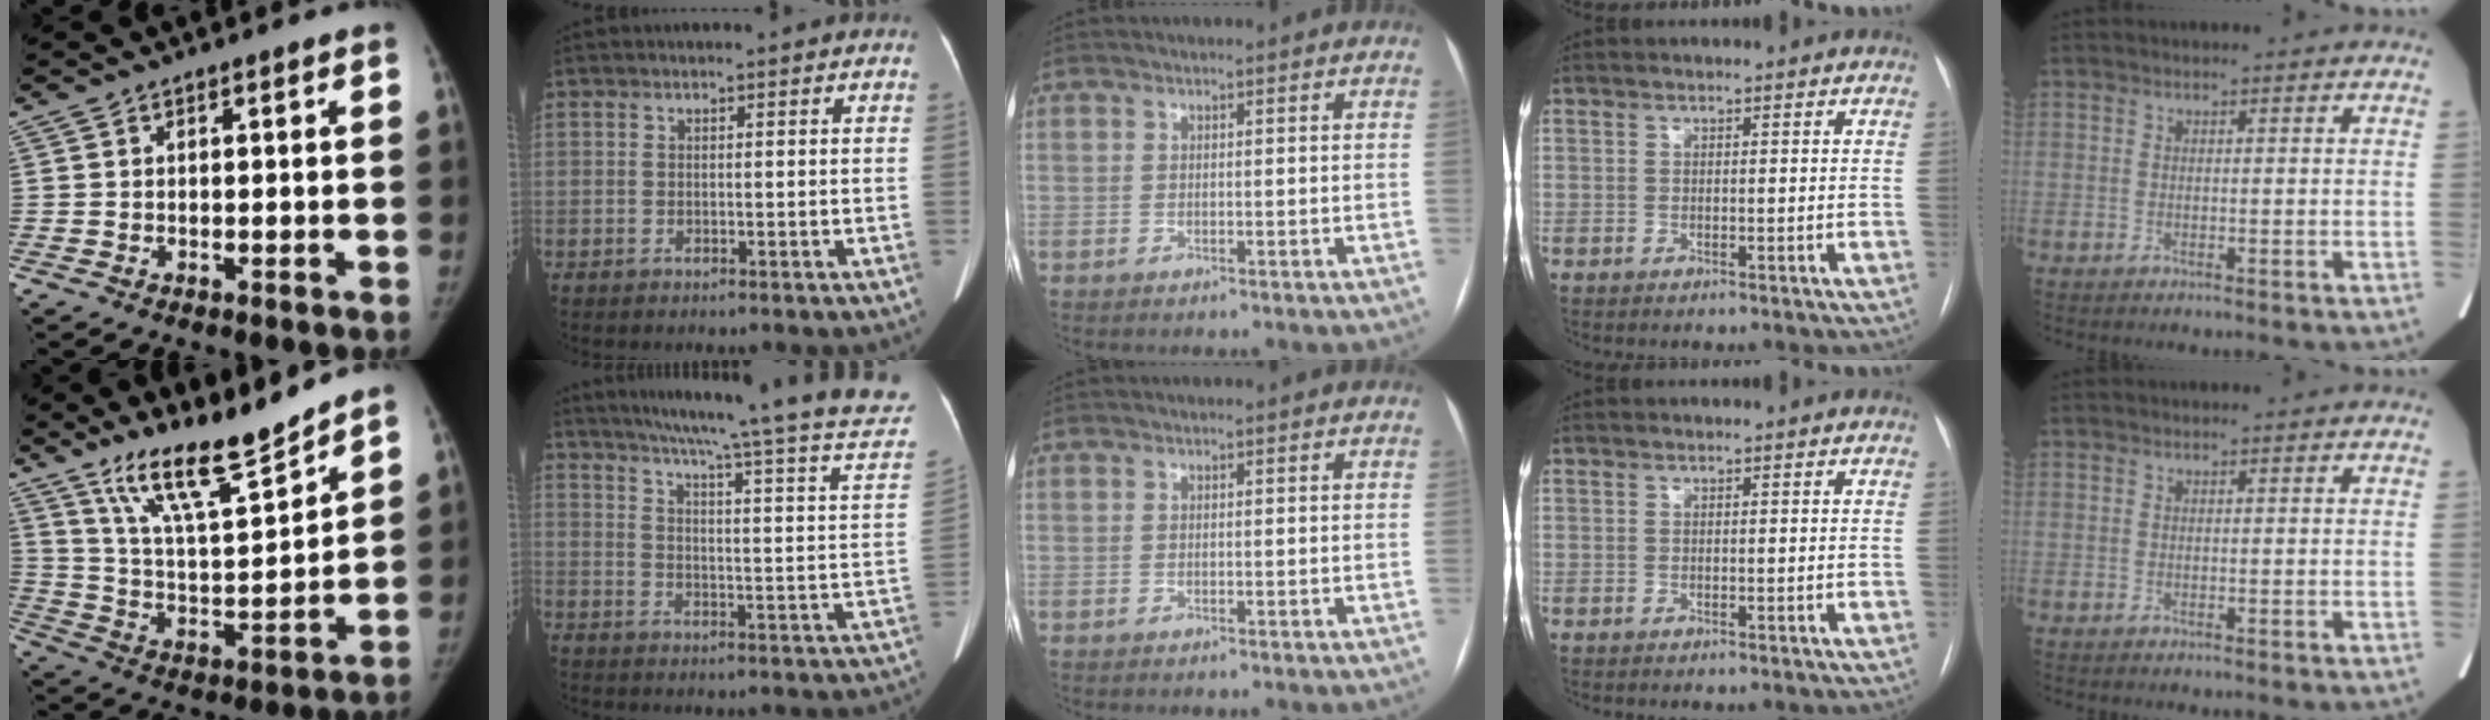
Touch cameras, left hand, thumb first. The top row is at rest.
{"thumb": {"total": 14.9, "force": [12.3, 1.8, 8.2], "torque": [-0.125, -0.082, 0.227]}, "index": {"total": 28.6, "force": [25.3, -0.4, 13.4], "torque": [-0.202, -0.081, 0.306]}}